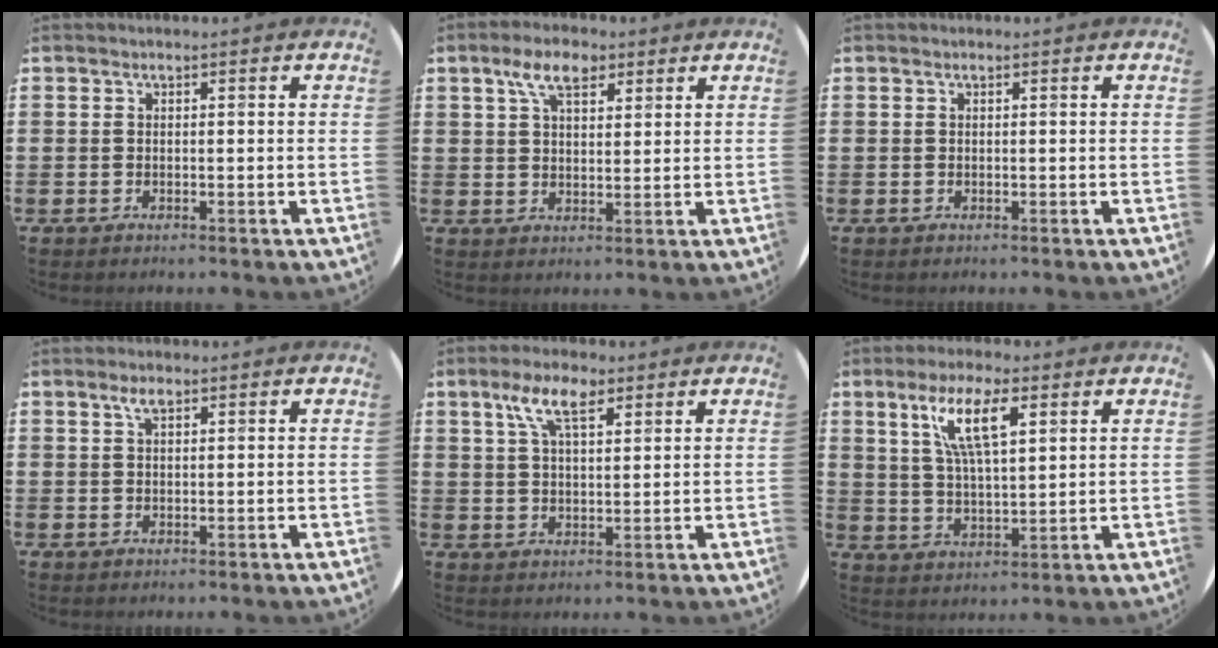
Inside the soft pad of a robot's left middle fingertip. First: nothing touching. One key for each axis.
{"total": 6.1, "fx": 3.8, "fy": 3.0, "fz": 3.7, "tx": -0.075, "ty": 0.008, "tz": 0.067}
{"total": 0.0}
{"total": 1.9, "fx": 1.2, "fy": 0.7, "fz": 1.3, "tx": -0.021, "ty": 0.001, "tz": 0.019}
{"total": 6.2, "fx": 3.8, "fy": 2.2, "fz": 4.4, "tx": -0.098, "ty": 0.008, "tz": 0.068}
{"total": 8.6, "fx": 4.7, "fy": 2.5, "fz": 6.8, "tx": -0.139, "ty": 0.005, "tz": 0.080}